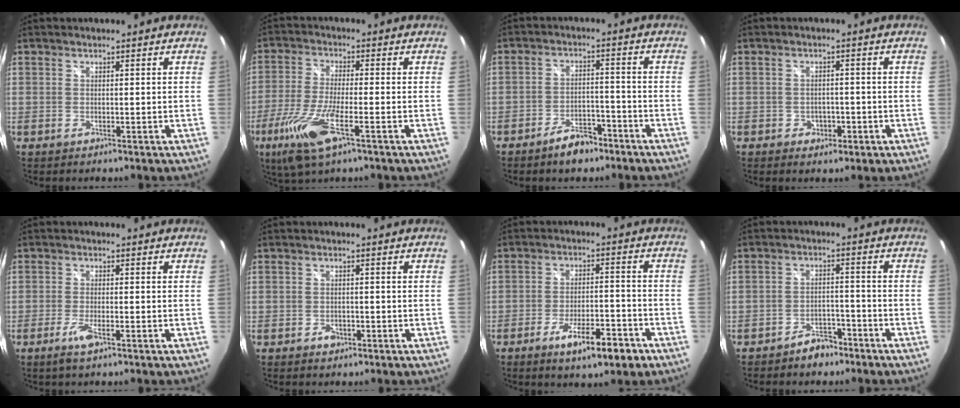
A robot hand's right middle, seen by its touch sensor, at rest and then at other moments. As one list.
[{"total": 11.6, "force": [-5.6, 2.5, 9.8], "torque": [-0.217, -0.027, -0.106]}, {"total": 6.6, "force": [-5.0, 3.0, 3.0], "torque": [-0.066, 0.013, -0.069]}, {"total": 3.3, "force": [-1.4, 2.7, 1.4], "torque": [-0.030, 0.000, -0.015]}, {"total": 3.3, "force": [-1.9, 0.5, 2.6], "torque": [-0.059, -0.009, -0.038]}, {"total": 1.8, "force": [-1.0, 1.4, 0.7], "torque": [-0.012, -0.001, -0.015]}, {"total": 9.6, "force": [-5.8, 2.7, 7.2], "torque": [-0.134, -0.008, -0.083]}, {"total": 5.0, "force": [-4.0, 2.6, 1.5], "torque": [-0.038, 0.013, -0.054]}]